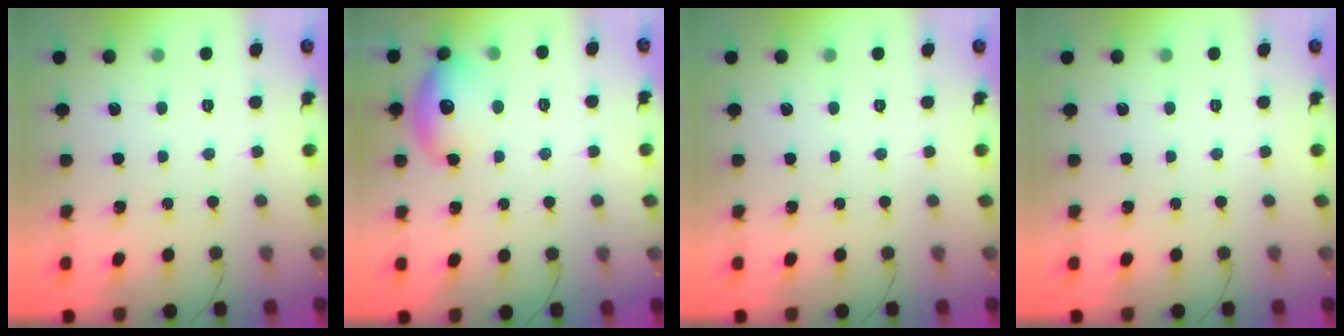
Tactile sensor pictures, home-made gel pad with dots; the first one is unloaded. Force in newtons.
{"total": 11.6, "press": 11.4, "slide": 2.0}
{"total": 0.0}
{"total": 0.0}